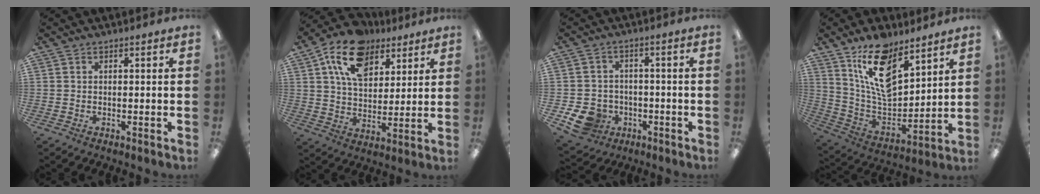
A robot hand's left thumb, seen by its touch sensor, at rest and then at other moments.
{"total": 15.0, "force": [8.7, 9.6, 7.6], "torque": [-0.133, -0.032, 0.160]}
{"total": 7.4, "force": [-3.4, 6.3, 2.2], "torque": [-0.054, 0.018, -0.058]}
{"total": 16.1, "force": [10.9, 7.4, 9.2], "torque": [-0.176, -0.065, 0.196]}